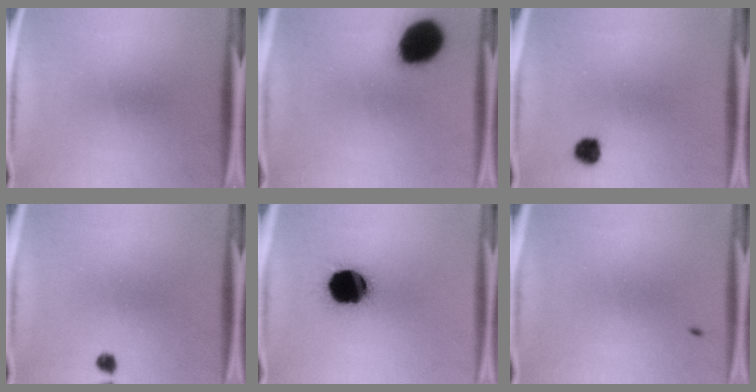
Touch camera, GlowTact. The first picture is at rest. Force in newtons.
{"total": 15.3}
{"total": 3.2}
{"total": 1.4}
{"total": 19.0}
{"total": 0.8}